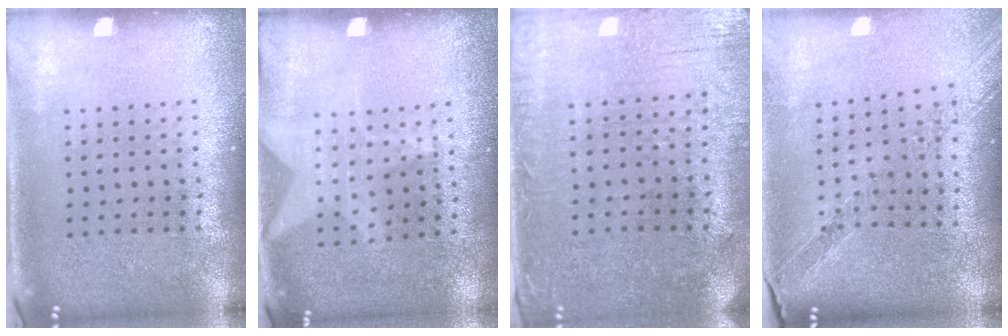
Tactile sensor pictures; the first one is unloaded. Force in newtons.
{"total": 1.1, "press": 0.8, "slide": 0.8}
{"total": 0.6, "press": 0.3, "slide": 0.5}
{"total": 1.1, "press": 1.1, "slide": 0.1}